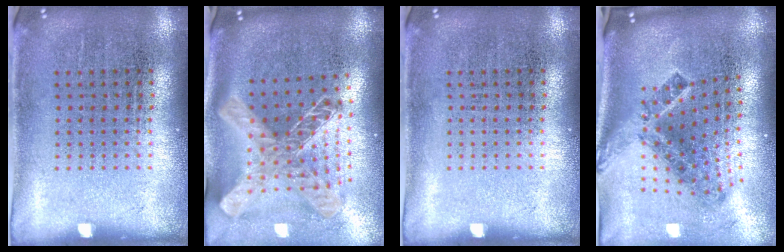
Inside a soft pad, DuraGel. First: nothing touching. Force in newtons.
{"total": 2.4, "press": 1.8, "slide": 1.6}
{"total": 0.0}
{"total": 2.2, "press": 1.4, "slide": 1.7}